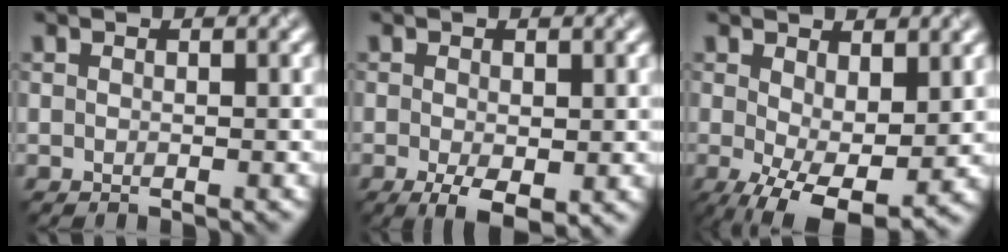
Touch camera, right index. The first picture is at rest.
{"total": 3.6, "force": [-1.1, 1.5, 3.1], "torque": [-0.053, -0.011, -0.014]}
{"total": 7.6, "force": [-1.3, 3.7, 6.5], "torque": [-0.126, -0.022, -0.006]}